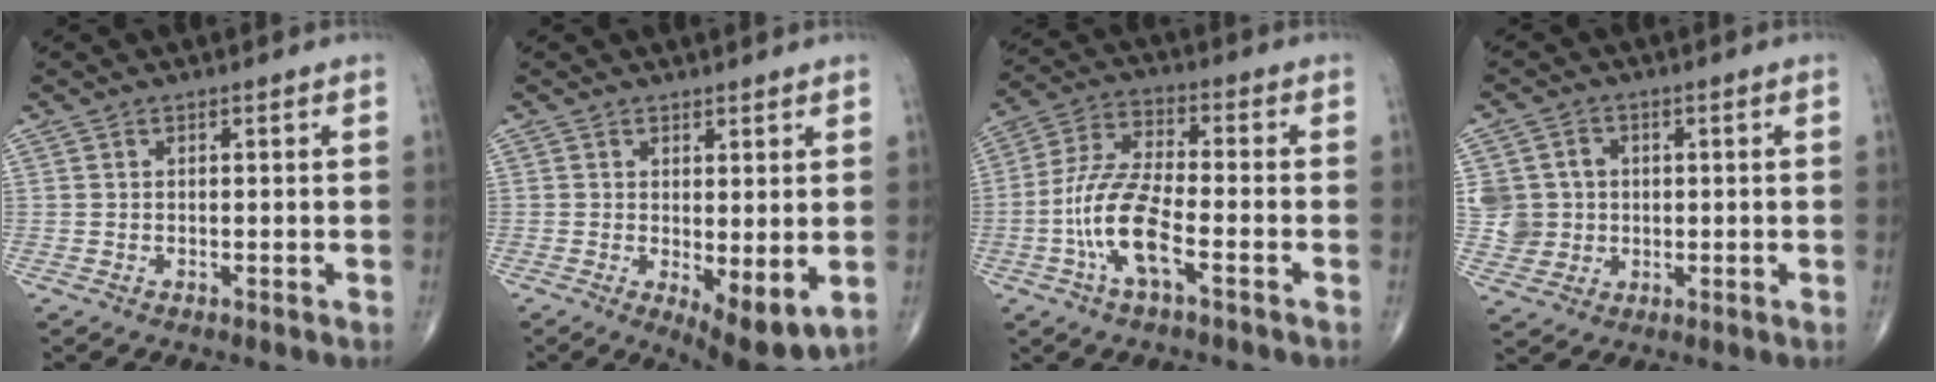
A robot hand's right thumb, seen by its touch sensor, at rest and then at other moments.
{"total": 7.8, "force": [-1.1, 2.9, 7.2], "torque": [-0.102, -0.025, -0.009]}
{"total": 12.0, "force": [-4.1, 3.9, 10.6], "torque": [-0.228, 0.028, -0.083]}
{"total": 7.1, "force": [0.5, 6.8, 2.0], "torque": [-0.014, 0.004, 0.012]}